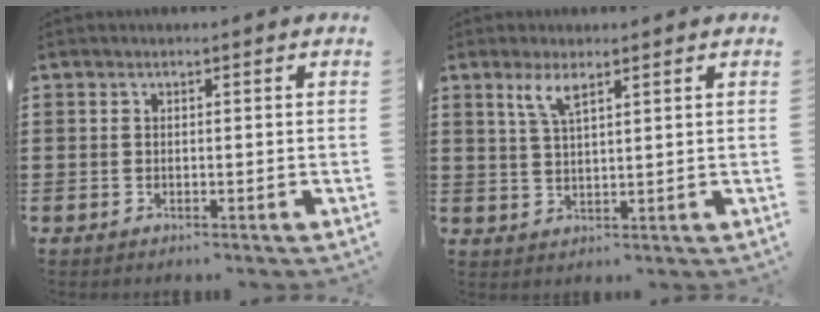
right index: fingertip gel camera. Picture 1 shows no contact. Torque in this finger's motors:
{"motor_torque": [0.17, -0.11, 0.34, 0.09]}